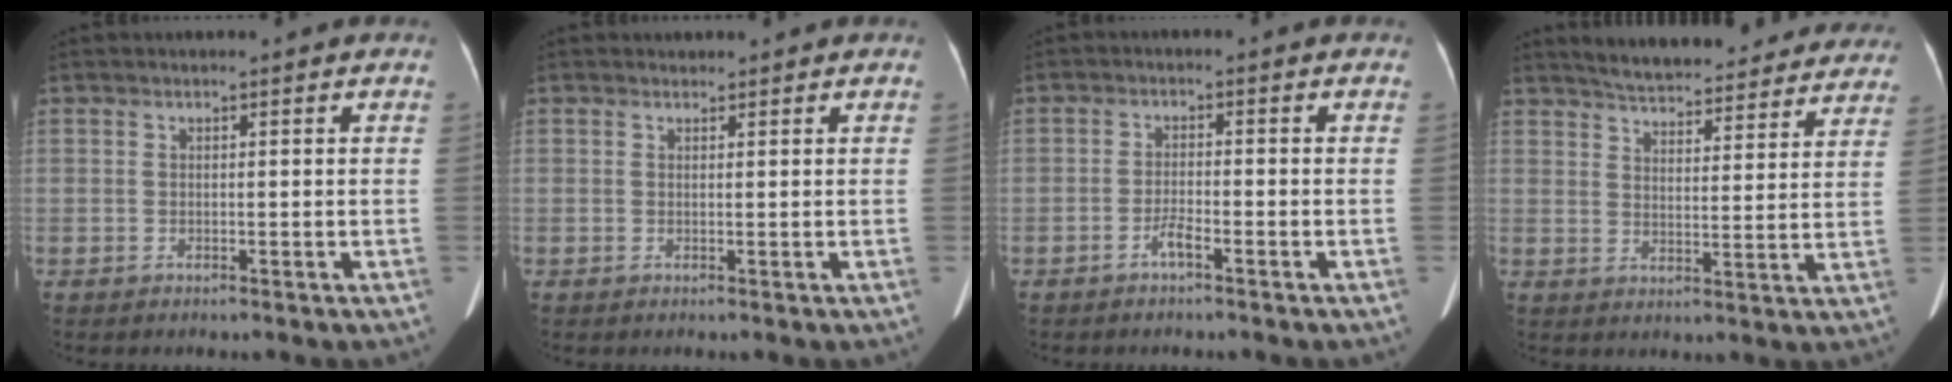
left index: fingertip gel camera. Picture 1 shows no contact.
{"total": 0.9, "force": [0.7, 0.5, -0.1], "torque": [0.001, 0.009, 0.010]}
{"total": 2.0, "force": [-1.4, 0.1, 1.4], "torque": [-0.030, 0.000, -0.027]}
{"total": 24.0, "force": [22.1, 5.3, 7.7], "torque": [-0.109, -0.020, 0.273]}